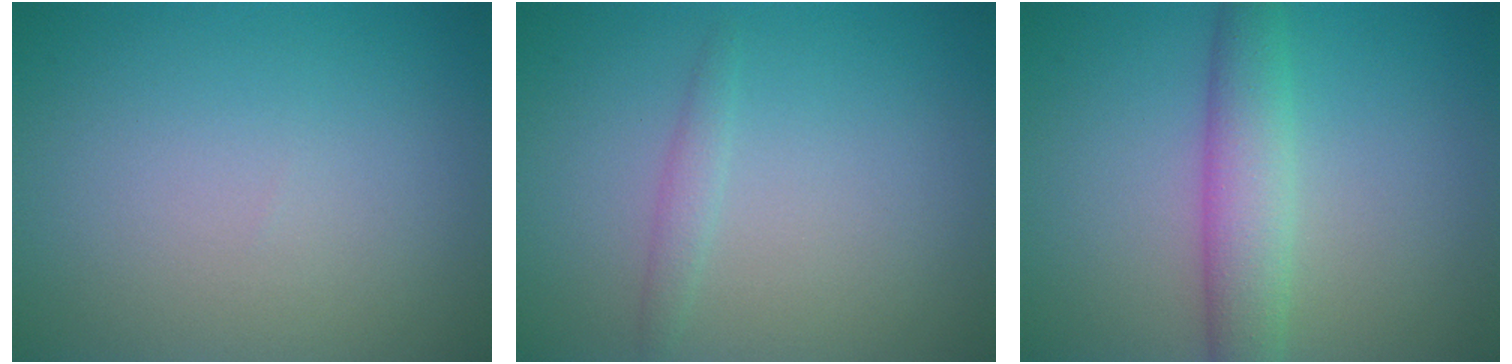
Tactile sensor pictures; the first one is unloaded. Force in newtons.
{"total": 1.2, "press": 1.2, "slide": 0.1}
{"total": 4.1, "press": 4.1, "slide": 0.1}